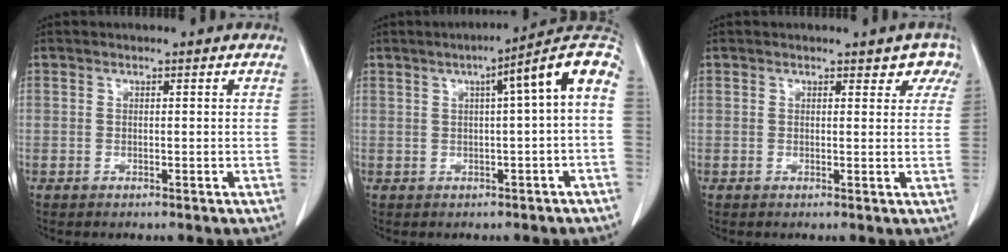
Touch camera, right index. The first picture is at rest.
{"total": 9.5, "force": [2.0, -0.1, 9.3], "torque": [-0.118, 0.033, 0.019]}
{"total": 3.6, "force": [2.6, 1.9, 1.6], "torque": [0.005, 0.002, 0.020]}